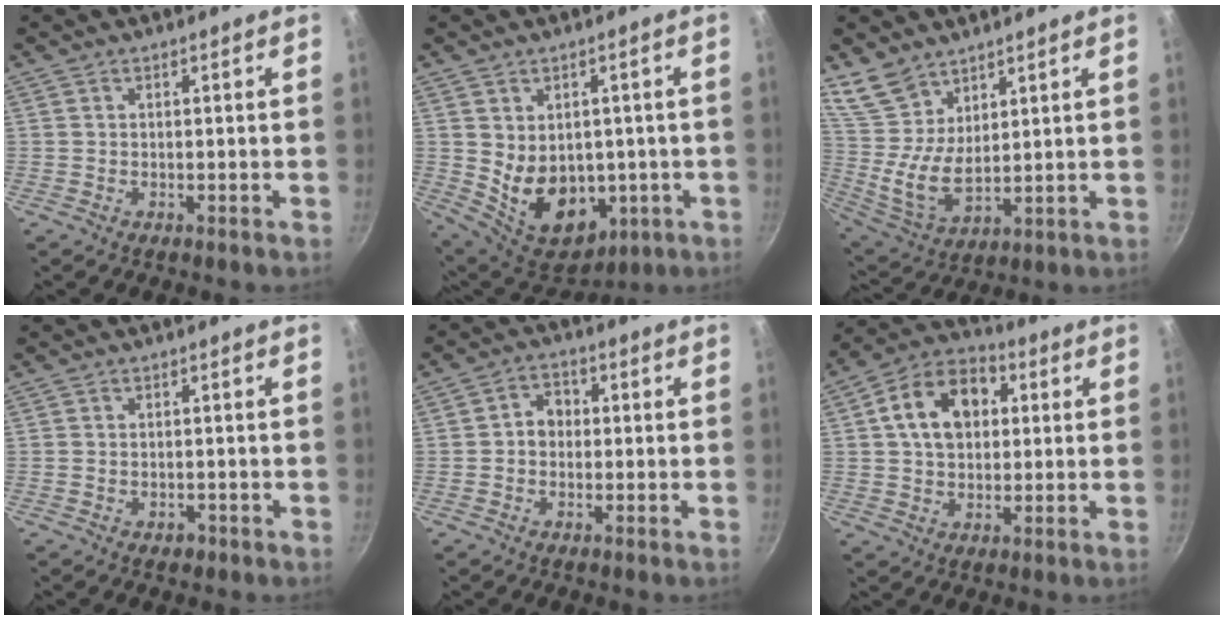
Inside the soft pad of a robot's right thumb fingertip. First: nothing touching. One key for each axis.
{"total": 14.2, "fx": -1.0, "fy": 10.7, "fz": 9.3, "tx": -0.117, "ty": -0.021, "tz": 0.018}
{"total": 10.6, "fx": 7.1, "fy": 5.7, "fz": 5.5, "tx": -0.089, "ty": -0.046, "tz": 0.152}
{"total": 1.7, "fx": -0.9, "fy": 1.1, "fz": 0.9, "tx": -0.015, "ty": 0.005, "tz": -0.009}
{"total": 4.4, "fx": -0.1, "fy": 3.7, "fz": 2.3, "tx": -0.008, "ty": 0.012, "tz": -0.009}
{"total": 13.4, "fx": 2.9, "fy": 9.6, "fz": 8.8, "tx": -0.120, "ty": 0.020, "tz": 0.032}